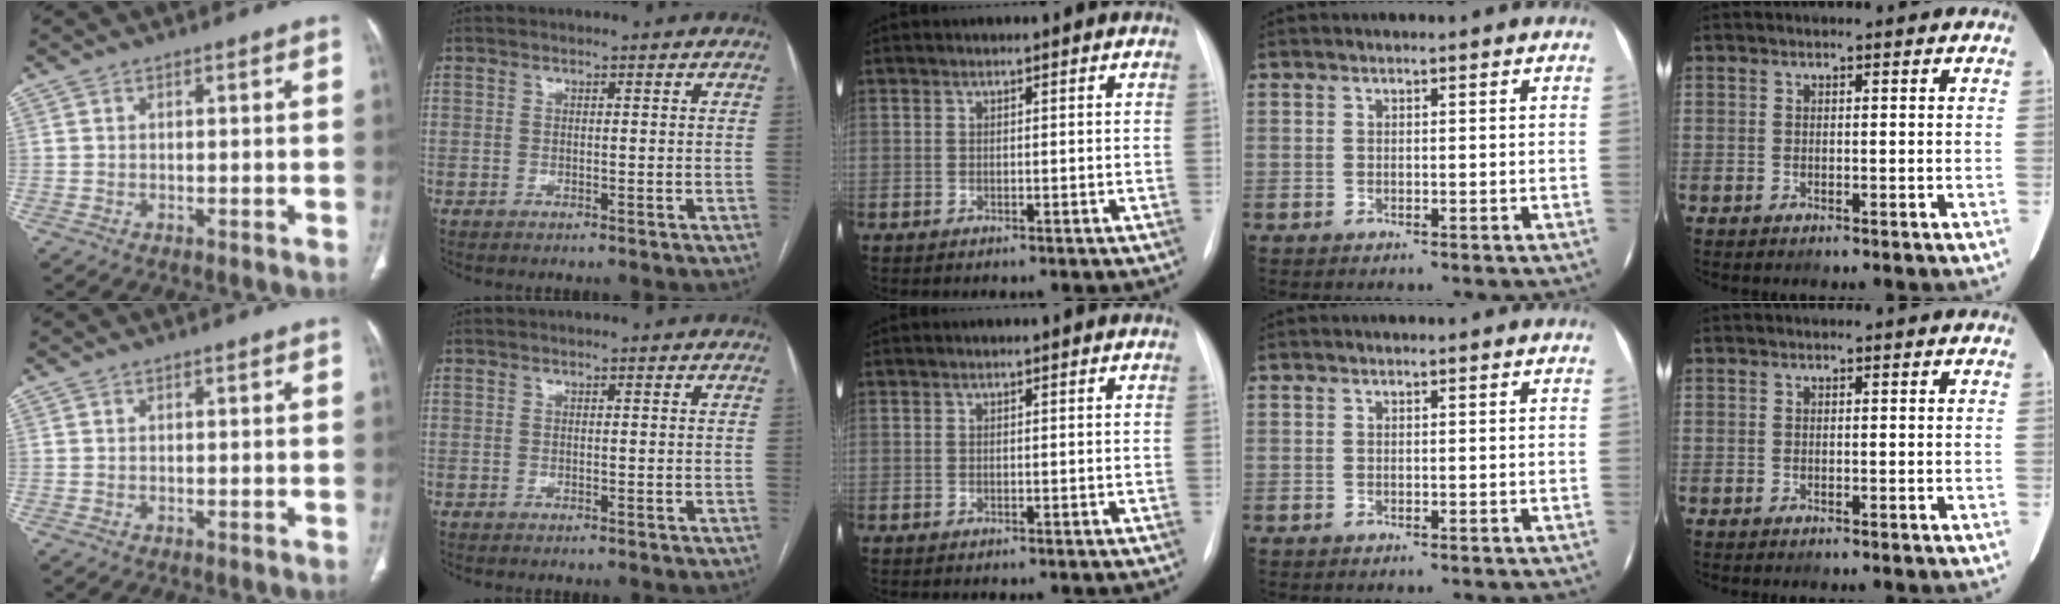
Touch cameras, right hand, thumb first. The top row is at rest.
{}